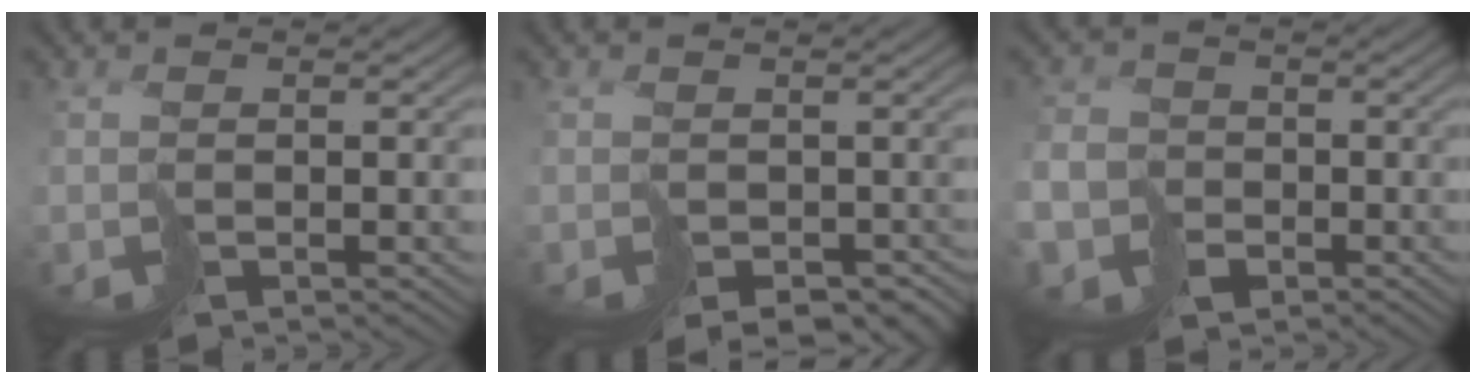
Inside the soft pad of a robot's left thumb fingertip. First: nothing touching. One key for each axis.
{"total": 3.7, "fx": -1.6, "fy": 2.9, "fz": 1.7, "tx": -0.020, "ty": -0.016, "tz": -0.005}
{"total": 7.6, "fx": -3.5, "fy": 6.2, "fz": 2.5, "tx": -0.070, "ty": -0.036, "tz": -0.083}